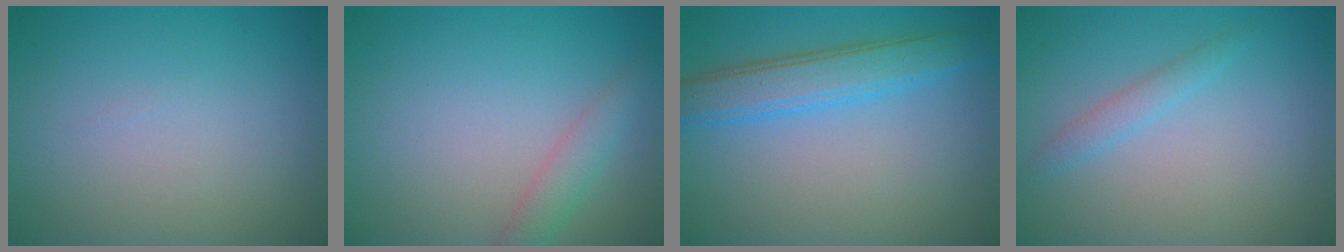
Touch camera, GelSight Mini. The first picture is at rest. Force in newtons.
{"total": 2.1, "press": 2.1, "slide": 0.1}
{"total": 4.2, "press": 4.2, "slide": 0.1}
{"total": 1.5, "press": 1.5, "slide": 0.1}